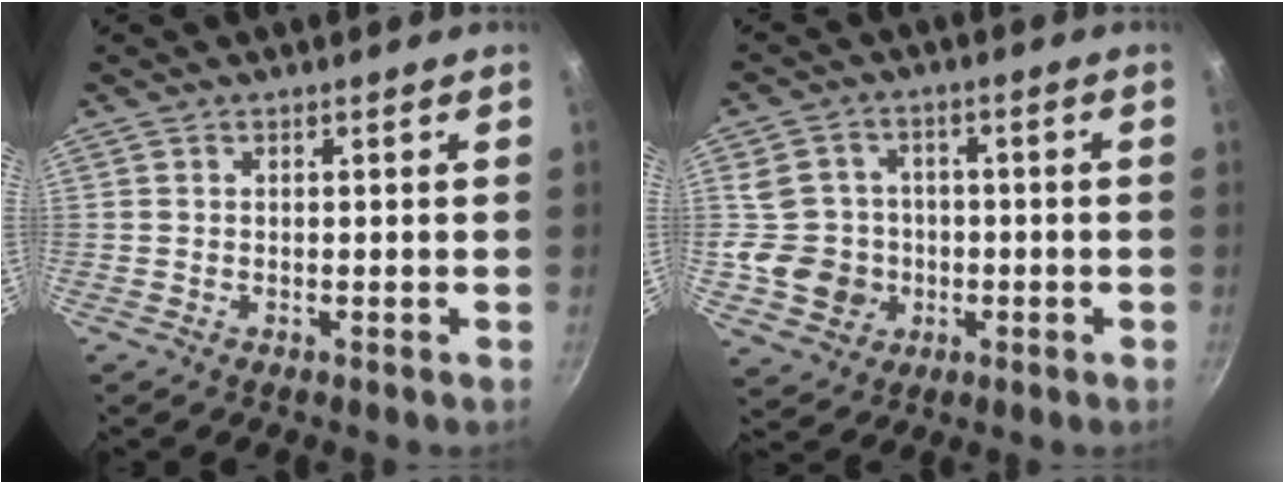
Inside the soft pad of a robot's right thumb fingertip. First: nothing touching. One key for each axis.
{"total": 9.7, "fx": -1.3, "fy": 9.1, "fz": 3.3, "tx": -0.022, "ty": 0.017, "tz": -0.016}